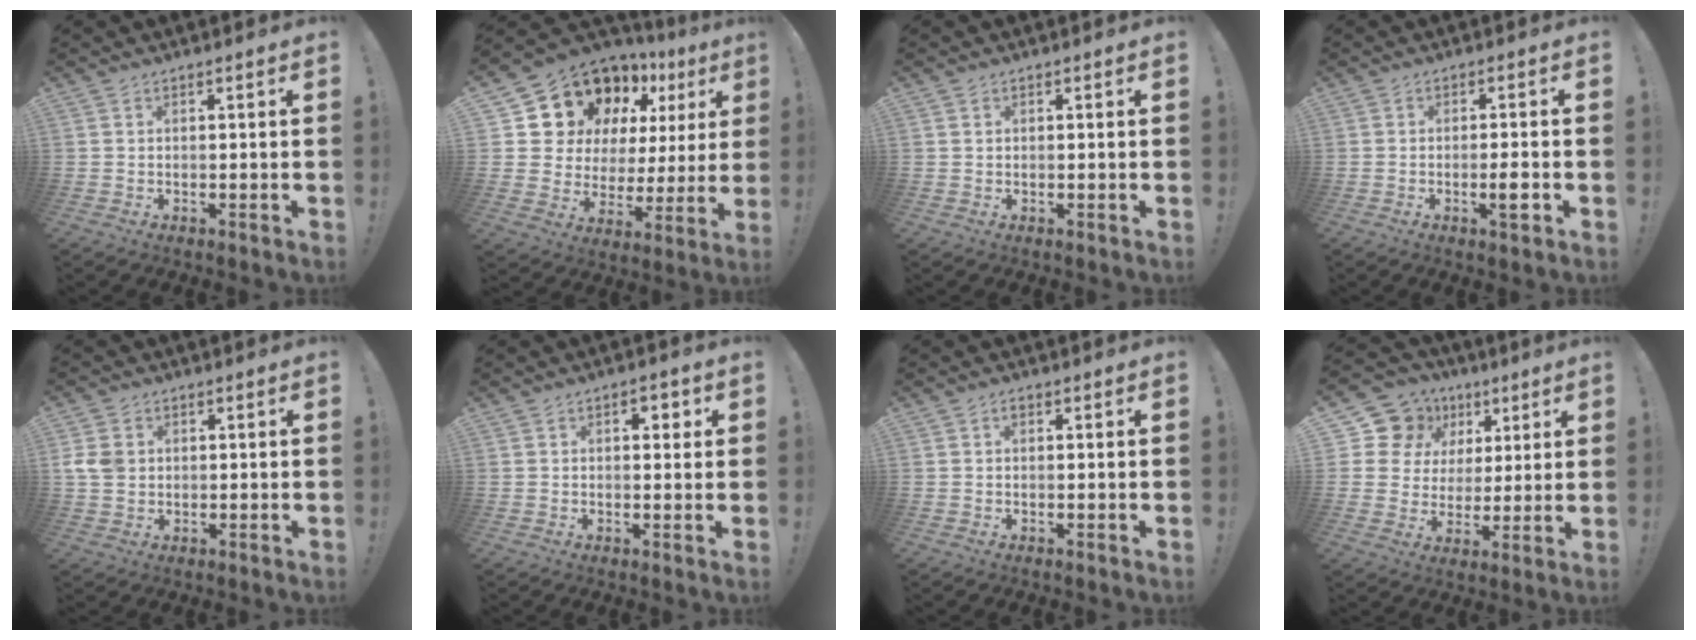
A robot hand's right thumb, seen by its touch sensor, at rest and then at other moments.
{"total": 14.8, "force": [11.2, 8.1, 5.3], "torque": [-0.089, -0.094, 0.214]}
{"total": 0.7, "force": [0.5, 0.5, 0.2], "torque": [0.005, -0.002, 0.007]}
{"total": 6.2, "force": [-2.2, 1.0, 5.7], "torque": [-0.084, 0.005, -0.036]}
{"total": 5.7, "force": [1.0, 4.8, 3.0], "torque": [-0.059, 0.000, 0.021]}
{"total": 2.9, "force": [0.7, 2.0, 2.0], "torque": [-0.011, -0.004, 0.003]}
{"total": 0.8, "force": [0.3, 0.6, 0.4], "torque": [-0.001, 0.000, 0.003]}
{"total": 14.4, "force": [6.5, 11.9, 4.7], "torque": [-0.076, -0.033, 0.141]}